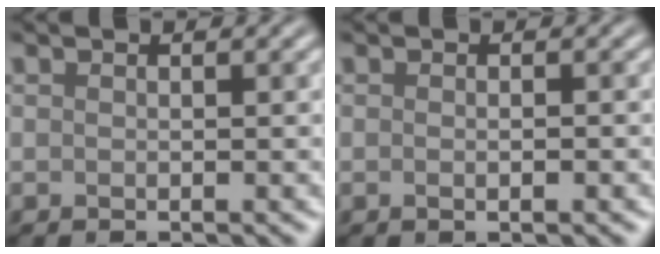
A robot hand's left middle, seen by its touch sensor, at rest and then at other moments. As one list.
[{"total": 2.0, "force": [0.3, 1.0, 1.7], "torque": [0.001, 0.012, -0.014]}]